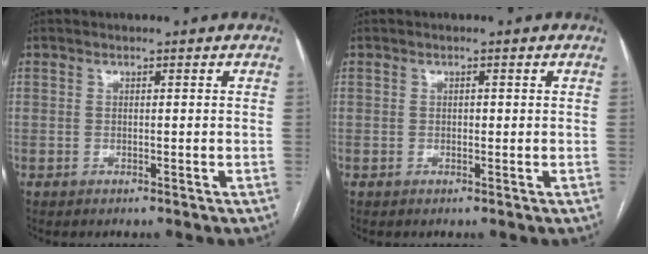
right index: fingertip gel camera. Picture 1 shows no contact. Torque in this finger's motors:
{"motor_torque": [0.08, 0.07, 0.03, 0.01]}